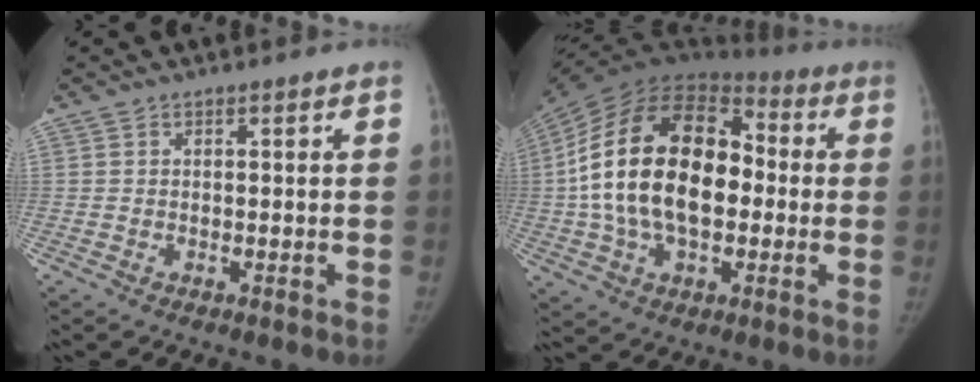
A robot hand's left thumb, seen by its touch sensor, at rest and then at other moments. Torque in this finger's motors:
{"motor_torque": [2.23, 2.78, 1.89, -0.88, 0.91]}